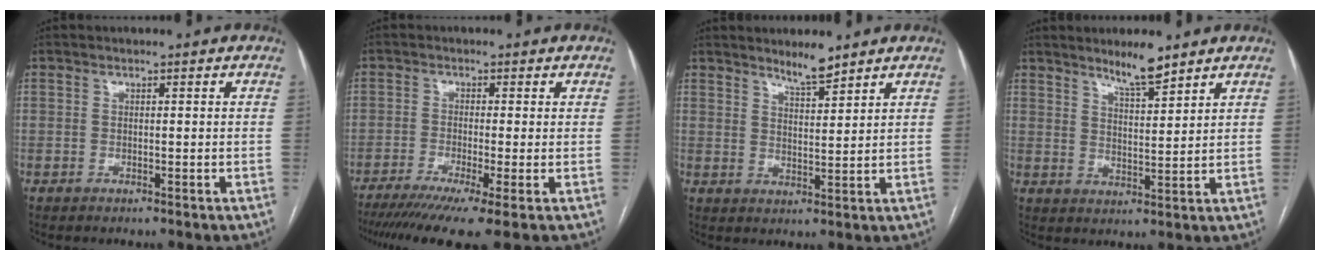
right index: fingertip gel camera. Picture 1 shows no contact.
{"total": 10.5, "force": [-7.3, -0.2, 7.6], "torque": [-0.113, -0.020, -0.116]}
{"total": 4.2, "force": [3.7, 0.3, 1.9], "torque": [-0.038, -0.008, 0.066]}
{"total": 5.7, "force": [4.7, 0.5, 3.1], "torque": [-0.056, -0.007, 0.083]}